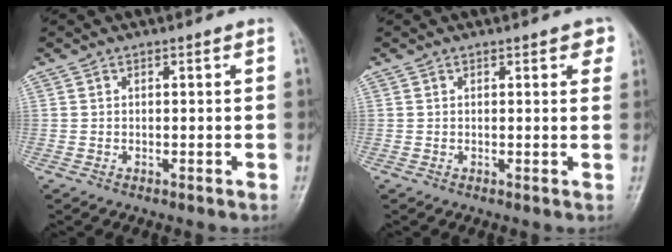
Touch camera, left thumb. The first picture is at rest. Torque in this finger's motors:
{"motor_torque": [0.62, 0.47, 0.23, -0.32, 0.02]}